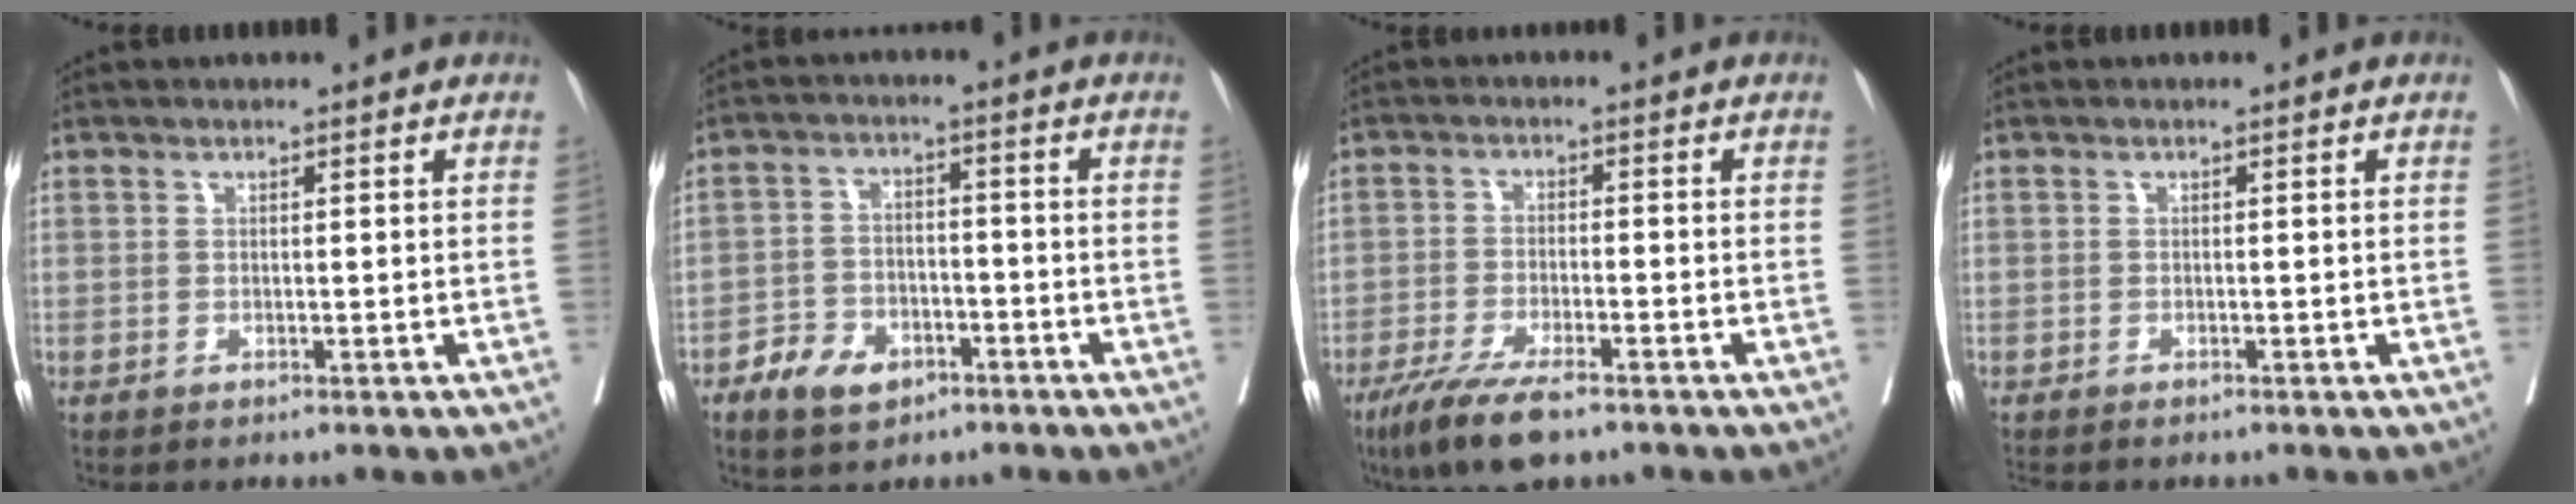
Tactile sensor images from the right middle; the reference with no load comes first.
{"total": 6.5, "force": [-3.9, 4.1, 3.2], "torque": [-0.059, 0.008, -0.062]}
{"total": 8.6, "force": [-6.1, 1.7, 5.9], "torque": [-0.104, -0.018, -0.104]}
{"total": 2.6, "force": [-2.3, 0.6, 1.0], "torque": [-0.016, -0.006, -0.034]}